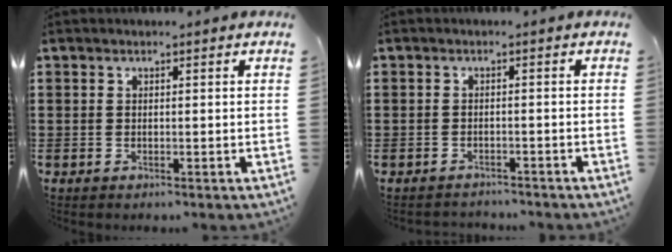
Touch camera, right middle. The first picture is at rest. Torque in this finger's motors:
{"motor_torque": [-0.67, 0.42, -0.42, -0.08]}